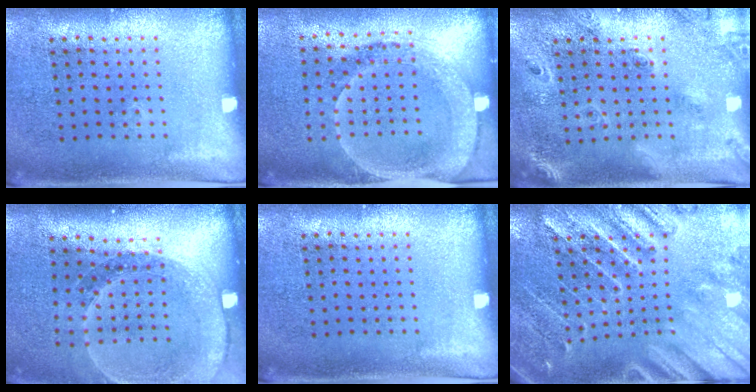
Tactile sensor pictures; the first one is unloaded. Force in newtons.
{"total": 1.9, "press": 1.7, "slide": 0.9}
{"total": 1.8, "press": 1.7, "slide": 0.6}
{"total": 1.5, "press": 1.5, "slide": 0.1}
{"total": 0.0}
{"total": 3.2, "press": 3.0, "slide": 1.0}